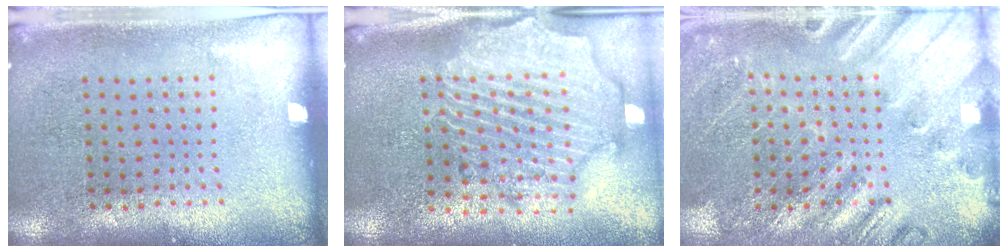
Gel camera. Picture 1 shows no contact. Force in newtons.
{"total": 3.0, "press": 2.6, "slide": 1.5}
{"total": 2.3, "press": 2.3, "slide": 0.3}